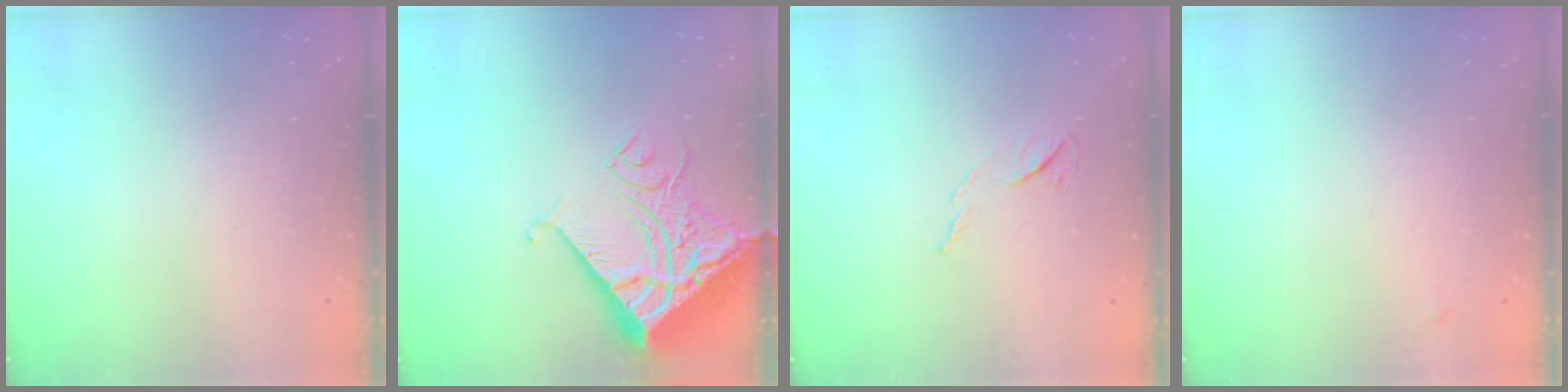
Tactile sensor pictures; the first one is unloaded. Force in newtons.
{"total": 11.2, "press": 11.1, "slide": 1.5}
{"total": 5.7, "press": 5.6, "slide": 1.2}
{"total": 2.5, "press": 2.4, "slide": 0.4}